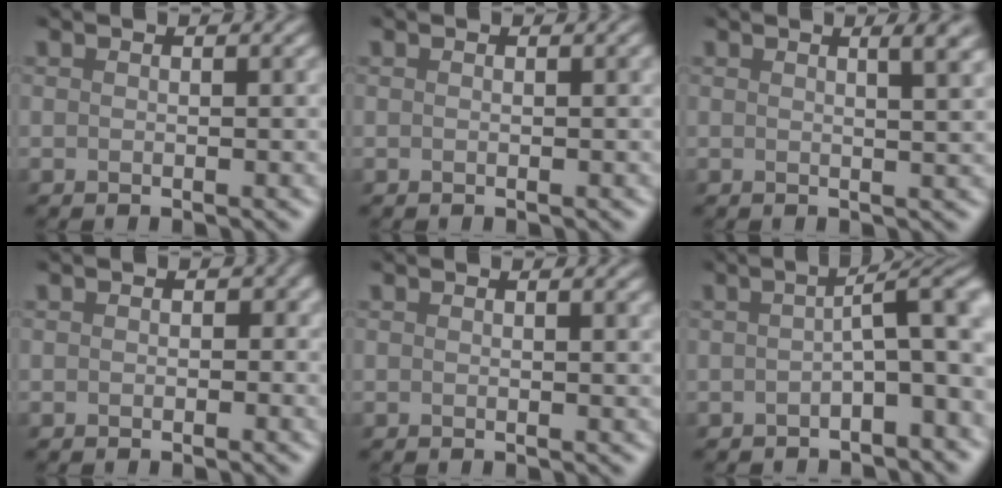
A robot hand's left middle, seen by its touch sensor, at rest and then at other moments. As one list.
[{"total": 0.0}, {"total": 3.5, "force": [1.2, 1.3, 3.0], "torque": [-0.017, 0.022, -0.007]}, {"total": 0.8, "force": [-0.2, 0.7, 0.2], "torque": [0.009, 0.003, -0.007]}, {"total": 0.6, "force": [0.4, 0.1, 0.4], "torque": [-0.003, -0.004, -0.002]}, {"total": 4.8, "force": [-1.1, 1.1, 4.5], "torque": [-0.054, 0.015, -0.026]}]